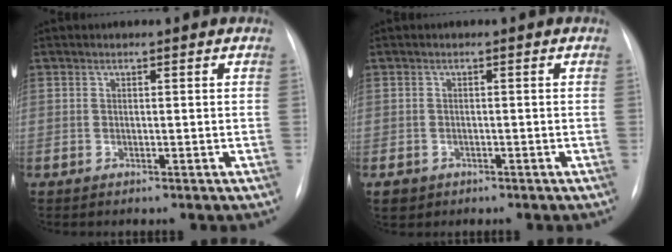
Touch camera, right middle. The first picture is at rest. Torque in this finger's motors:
{"motor_torque": [0.36, -0.18, 0.16, 0.02]}